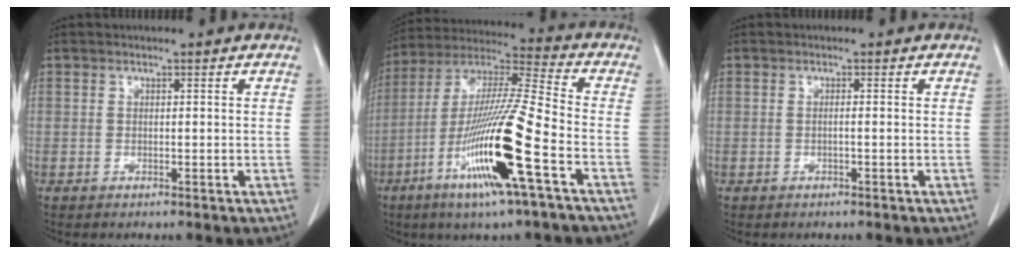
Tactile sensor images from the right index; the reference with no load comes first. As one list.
[{"total": 18.7, "force": [-7.1, -0.1, 17.2], "torque": [-0.355, -0.025, -0.139]}, {"total": 0.5, "force": [-0.1, -0.1, 0.5], "torque": [-0.009, 0.001, -0.002]}]